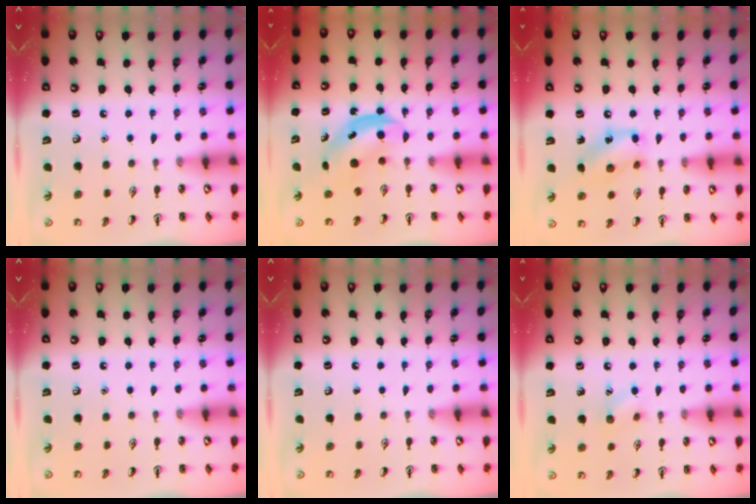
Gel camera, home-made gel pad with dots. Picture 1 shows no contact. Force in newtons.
{"total": 5.3, "press": 5.2, "slide": 0.9}
{"total": 10.8, "press": 10.7, "slide": 1.5}
{"total": 0.0}
{"total": 0.0}
{"total": 6.7, "press": 6.4, "slide": 2.0}